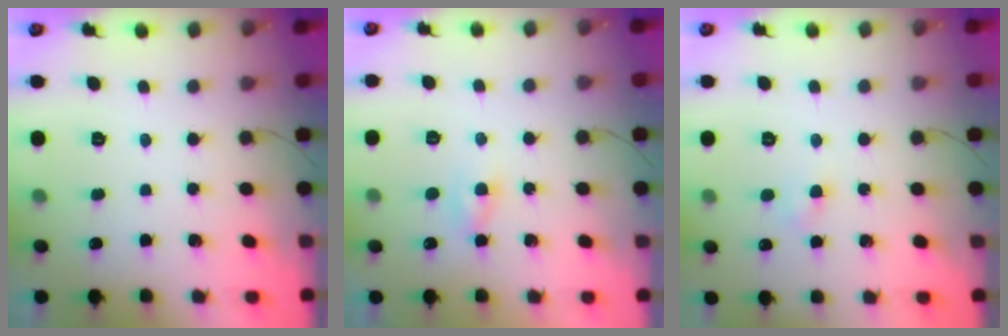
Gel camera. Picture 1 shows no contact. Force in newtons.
{"total": 2.2, "press": 2.2, "slide": 0.5}
{"total": 2.9, "press": 2.7, "slide": 1.1}